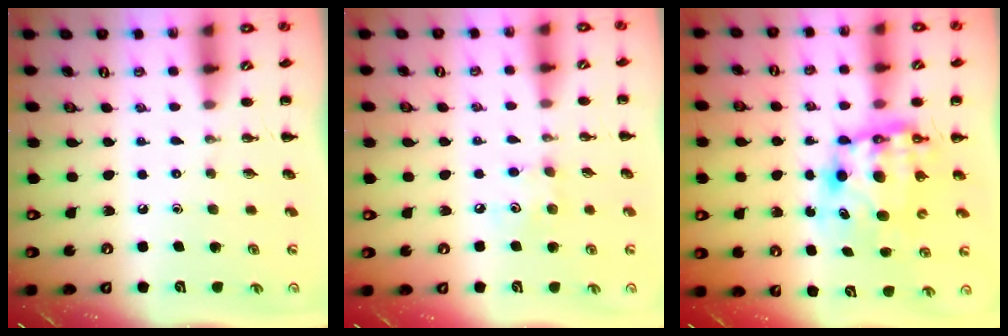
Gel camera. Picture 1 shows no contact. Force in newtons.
{"total": 5.6, "press": 5.5, "slide": 1.0}
{"total": 8.9, "press": 8.6, "slide": 2.2}